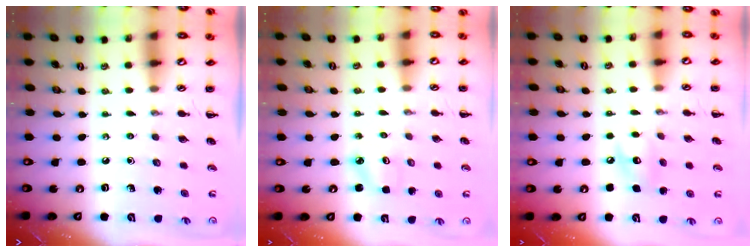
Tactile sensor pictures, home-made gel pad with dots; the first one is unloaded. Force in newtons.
{"total": 2.5, "press": 2.4, "slide": 0.6}
{"total": 7.1, "press": 7.0, "slide": 1.2}